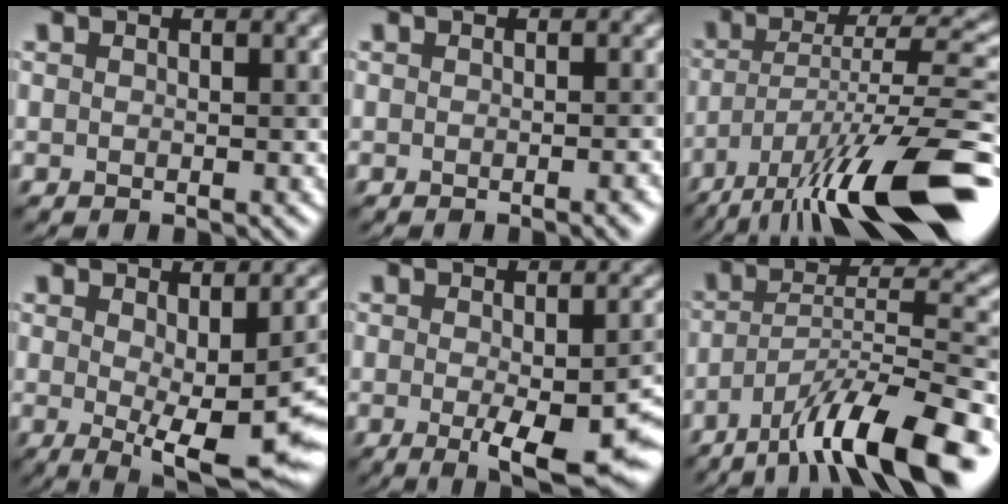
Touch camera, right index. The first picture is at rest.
{"total": 1.8, "force": [-0.7, 0.4, 1.5], "torque": [-0.011, 0.000, -0.009]}
{"total": 15.1, "force": [-8.6, 3.6, 11.9], "torque": [-0.198, -0.002, -0.147]}
{"total": 9.8, "force": [-1.5, 3.5, 9.0], "torque": [-0.129, -0.026, -0.003]}
{"total": 8.8, "force": [-2.7, 2.7, 7.9], "torque": [-0.119, -0.018, -0.031]}
{"total": 12.5, "force": [-8.2, 3.0, 9.0], "torque": [-0.142, 0.010, -0.145]}